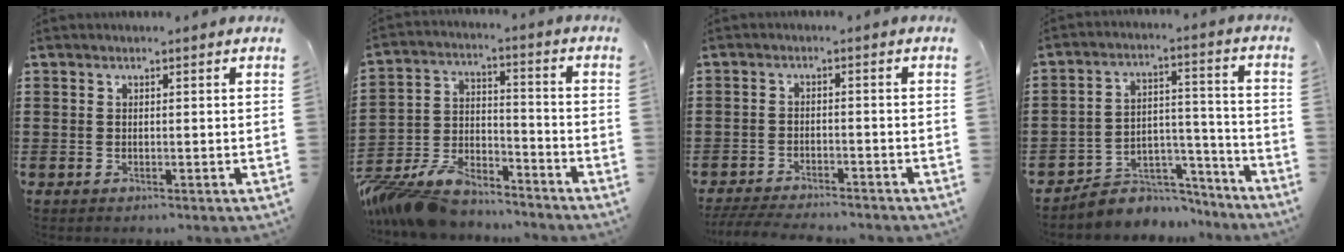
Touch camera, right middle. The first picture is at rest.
{"total": 10.0, "force": [-9.1, 2.8, 3.0], "torque": [-0.076, 0.012, -0.183]}
{"total": 3.5, "force": [-3.4, 0.2, 0.7], "torque": [-0.019, -0.003, -0.071]}
{"total": 5.7, "force": [-4.9, 2.9, 0.5], "torque": [-0.008, 0.019, -0.094]}